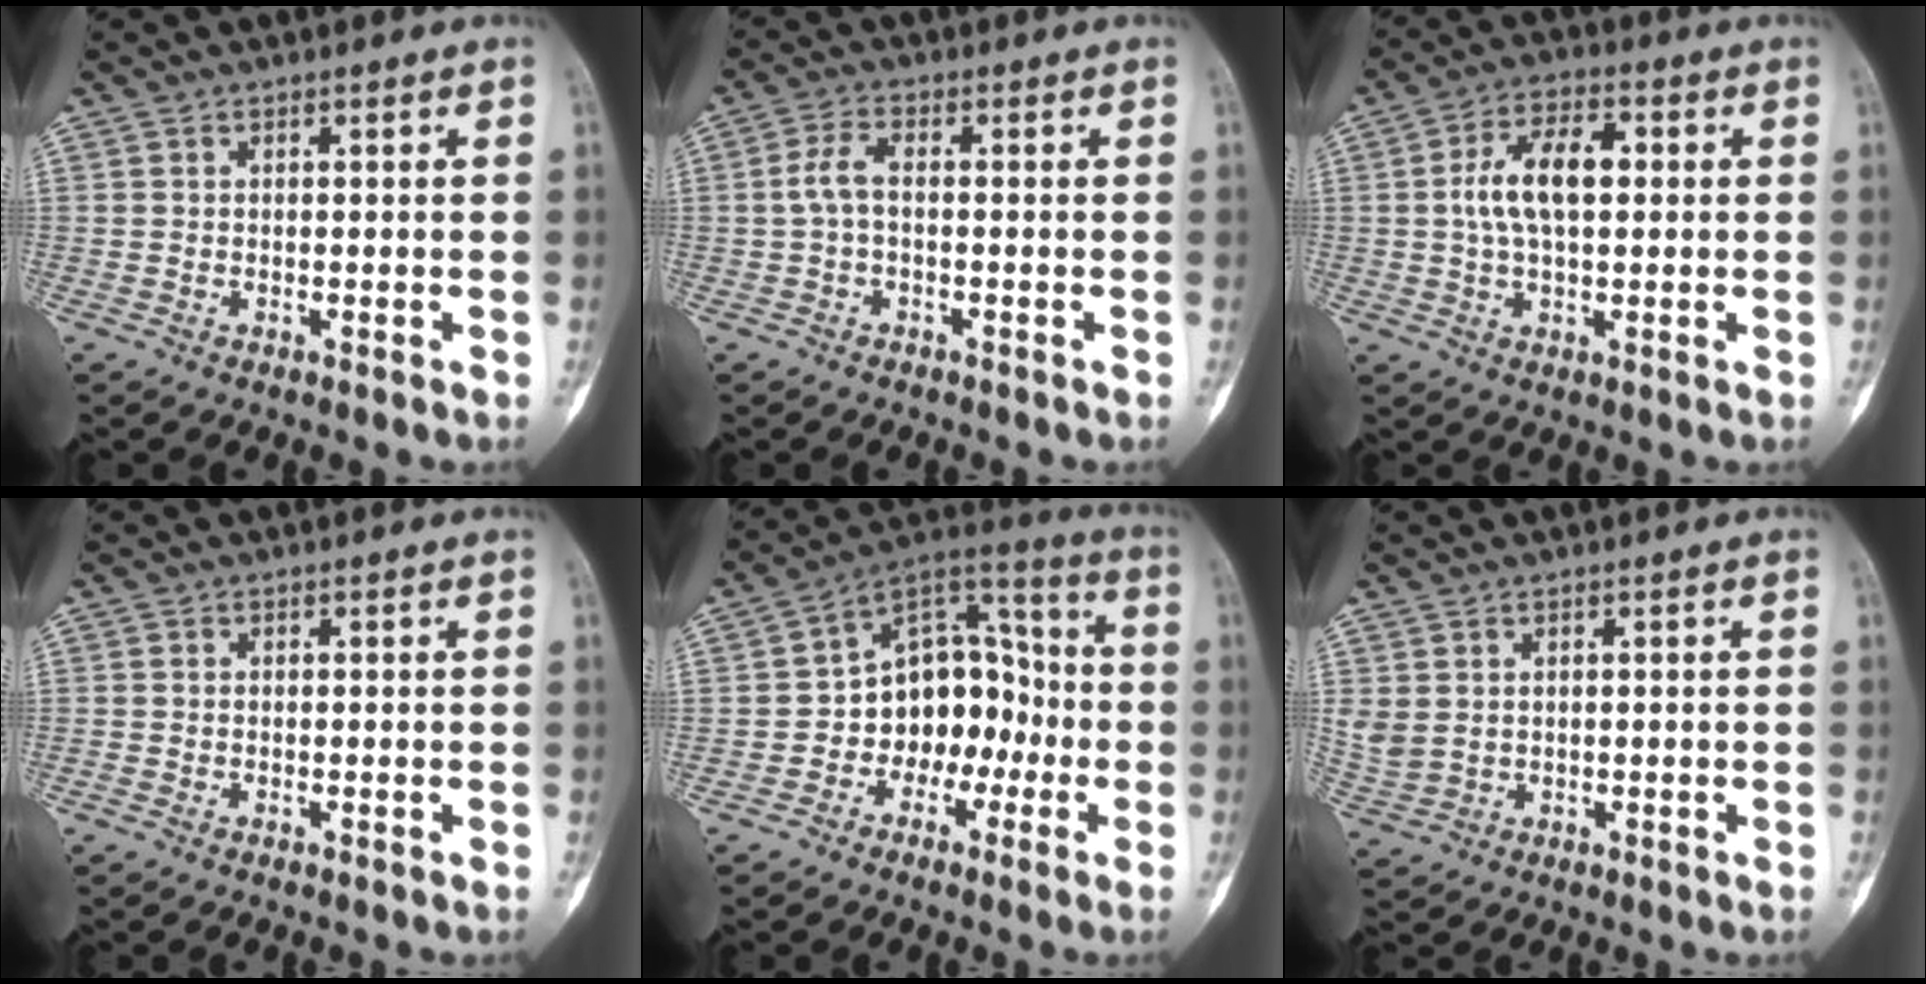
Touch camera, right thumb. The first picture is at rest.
{"total": 3.7, "force": [-0.4, 1.6, 3.3], "torque": [-0.077, 0.010, -0.012]}
{"total": 10.0, "force": [1.0, 5.2, 8.5], "torque": [-0.156, 0.018, 0.016]}
{"total": 0.0}
{"total": 13.6, "force": [-3.0, 9.9, 8.9], "torque": [-0.087, 0.053, -0.061]}
{"total": 3.6, "force": [1.0, 2.9, 2.0], "torque": [-0.046, -0.002, 0.031]}